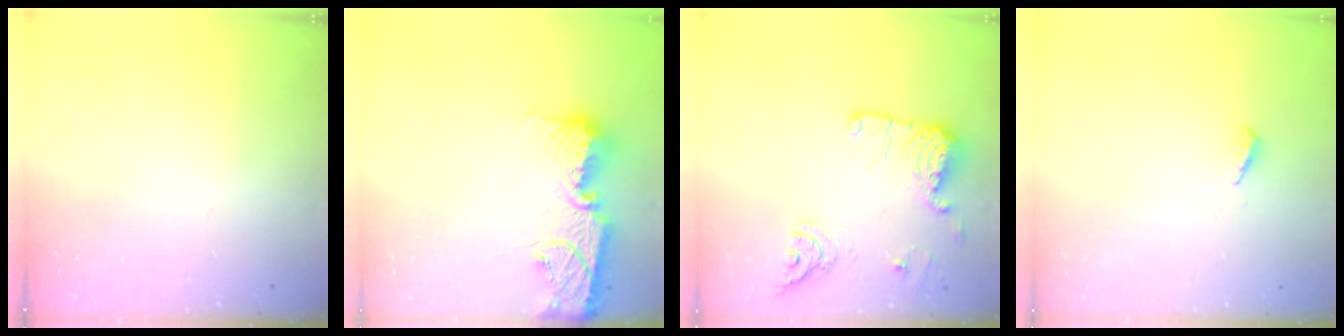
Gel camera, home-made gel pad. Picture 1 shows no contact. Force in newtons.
{"total": 14.0, "press": 14.0, "slide": 1.1}
{"total": 14.5, "press": 14.5, "slide": 0.4}
{"total": 2.9, "press": 2.9, "slide": 0.3}